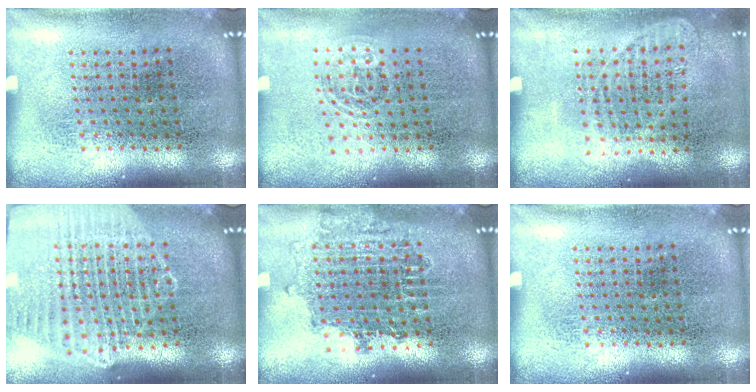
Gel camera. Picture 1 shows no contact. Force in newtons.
{"total": 0.9, "press": 0.7, "slide": 0.6}
{"total": 0.9, "press": 0.8, "slide": 0.4}
{"total": 2.1, "press": 1.9, "slide": 1.0}
{"total": 1.6, "press": 1.3, "slide": 0.9}
{"total": 0.0}